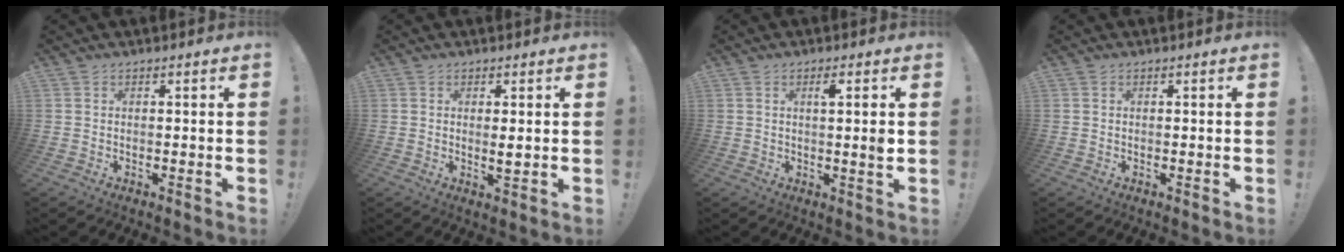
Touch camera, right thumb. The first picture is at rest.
{"total": 2.4, "force": [0.5, 0.5, 2.3], "torque": [-0.028, -0.010, 0.006]}
{"total": 3.5, "force": [0.6, -0.2, 3.5], "torque": [-0.052, -0.007, 0.002]}
{"total": 0.0}